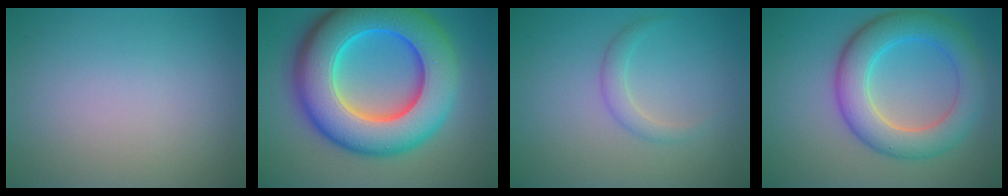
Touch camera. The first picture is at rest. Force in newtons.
{"total": 13.9, "press": 13.9, "slide": 0.1}
{"total": 1.6, "press": 1.6, "slide": 0.1}
{"total": 7.0, "press": 7.0, "slide": 0.0}